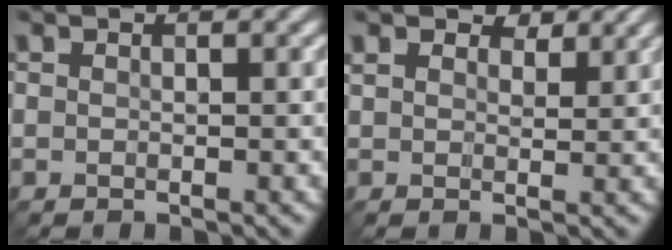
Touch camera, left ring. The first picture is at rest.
{"total": 3.2, "force": [2.6, 1.5, 1.3], "torque": [-0.031, 0.003, 0.039]}